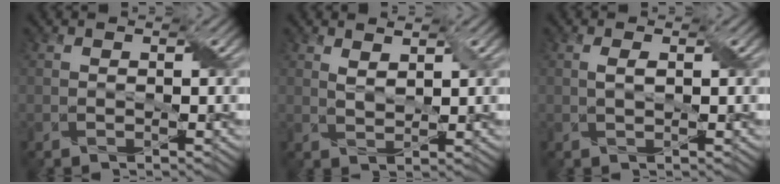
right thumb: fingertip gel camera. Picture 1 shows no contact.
{"total": 2.0, "force": [1.2, 0.7, 1.4], "torque": [-0.037, -0.002, 0.028]}
{"total": 1.2, "force": [0.3, 0.4, 1.1], "torque": [-0.029, 0.003, 0.006]}